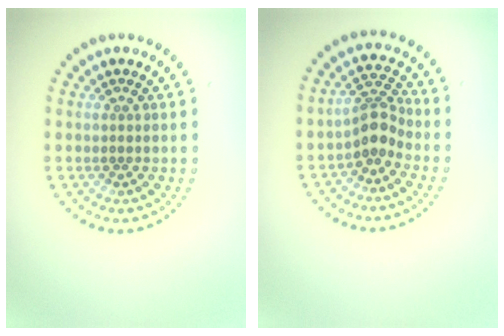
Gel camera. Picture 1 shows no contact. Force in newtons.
{"total": 2.8, "press": 2.2, "slide": 1.8}